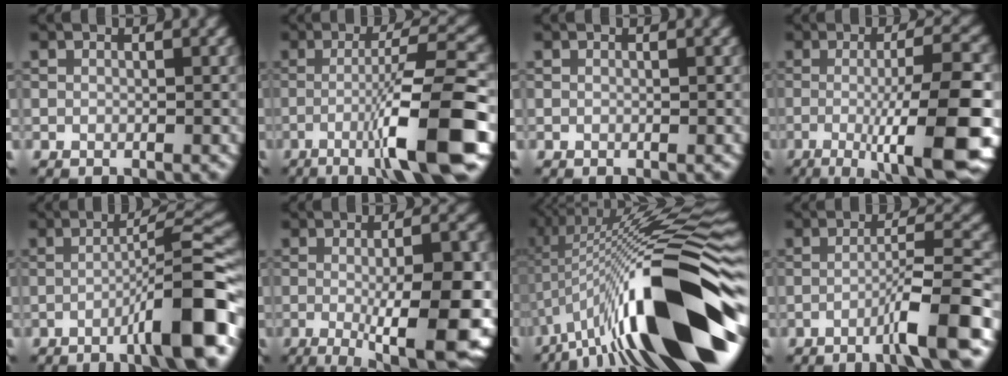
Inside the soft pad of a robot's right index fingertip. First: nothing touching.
{"total": 9.9, "force": [-3.4, 1.1, 9.2], "torque": [-0.132, 0.016, -0.061]}
{"total": 0.0}
{"total": 12.6, "force": [-2.9, 2.7, 12.0], "torque": [-0.153, 0.001, -0.048]}
{"total": 9.3, "force": [-4.0, 1.1, 8.4], "torque": [-0.108, 0.021, -0.071]}
{"total": 12.1, "force": [-1.7, 3.2, 11.5], "torque": [-0.142, -0.012, -0.023]}
{"total": 19.0, "force": [-5.0, 5.7, 17.5], "torque": [-0.273, 0.027, -0.091]}
{"total": 6.1, "force": [-2.8, 0.4, 5.4], "torque": [-0.077, 0.014, -0.058]}